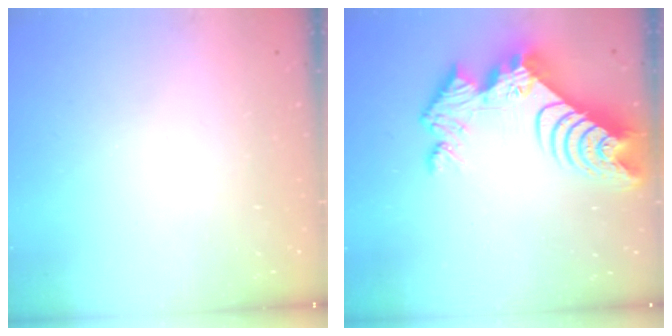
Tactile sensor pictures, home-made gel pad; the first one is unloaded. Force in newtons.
{"total": 16.6, "press": 16.6, "slide": 1.4}